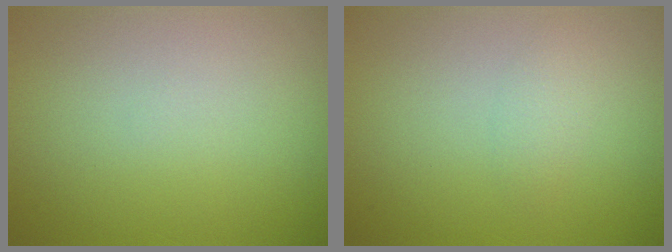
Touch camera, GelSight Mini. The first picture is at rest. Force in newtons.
{"total": 1.1, "press": 1.1, "slide": 0.1}